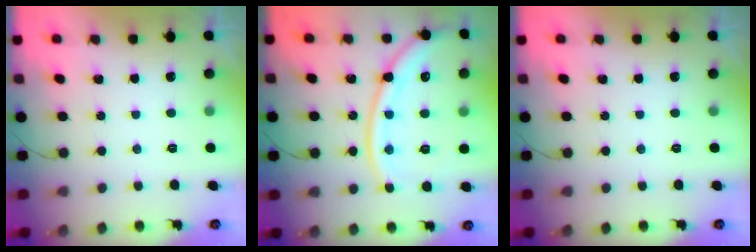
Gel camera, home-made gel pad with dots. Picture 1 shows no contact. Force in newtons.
{"total": 16.5, "press": 16.4, "slide": 2.3}
{"total": 0.0}